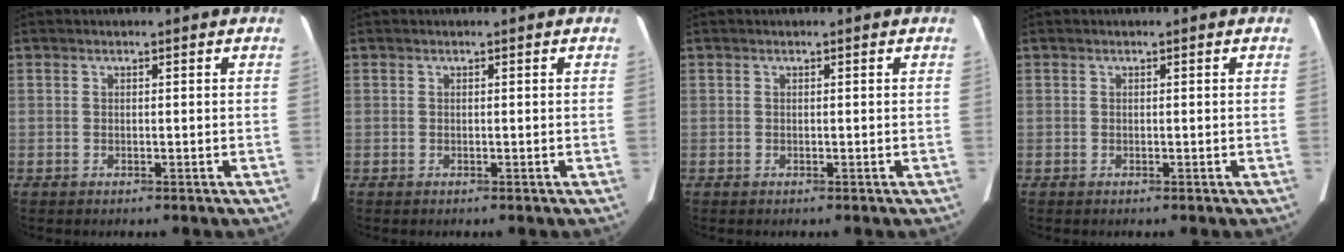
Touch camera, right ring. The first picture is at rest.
{"total": 0.0}
{"total": 0.0}
{"total": 0.0}